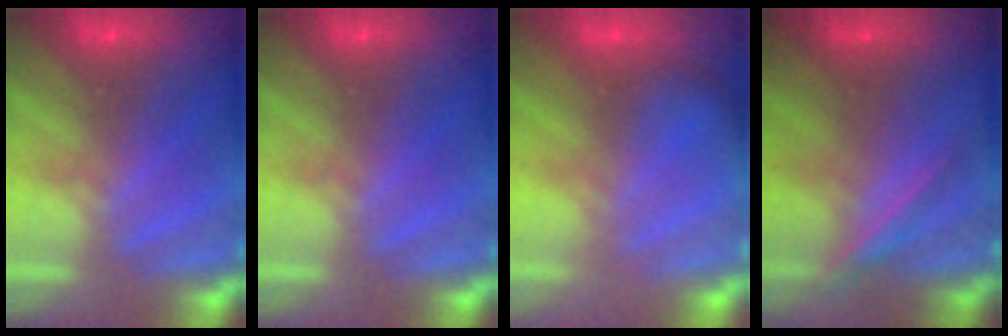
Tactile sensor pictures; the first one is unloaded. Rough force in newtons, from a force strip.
{"total": 0.0}
{"total": 2.1}
{"total": 2.0}